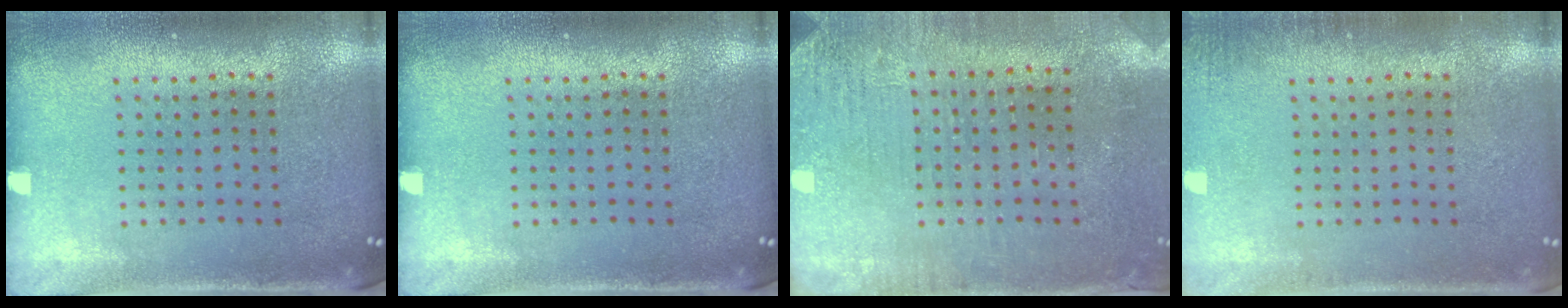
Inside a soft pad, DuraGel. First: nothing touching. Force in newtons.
{"total": 0.0}
{"total": 3.1, "press": 2.6, "slide": 1.6}
{"total": 1.2, "press": 1.2, "slide": 0.2}